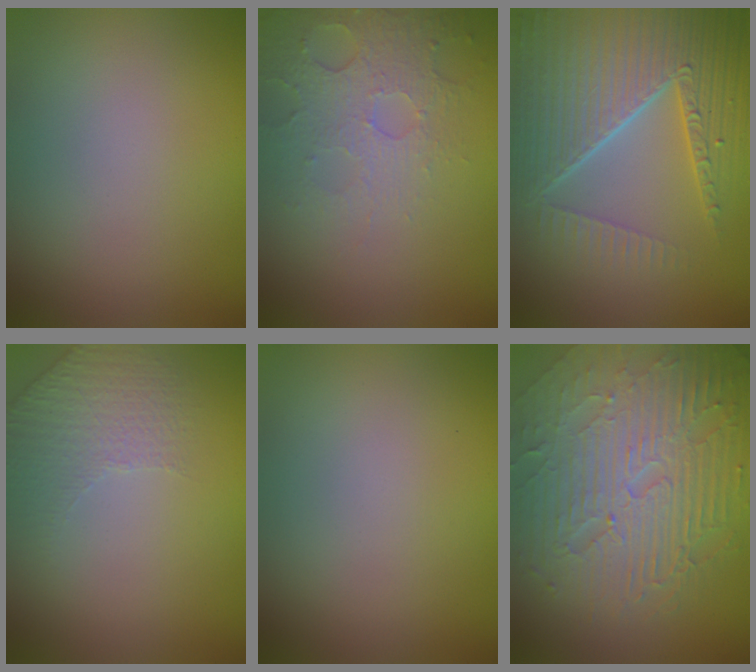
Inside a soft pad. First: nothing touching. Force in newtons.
{"total": 5.0, "press": 3.3, "slide": 3.8}
{"total": 8.6, "press": 6.0, "slide": 6.2}
{"total": 1.7, "press": 1.3, "slide": 1.1}
{"total": 0.0}
{"total": 9.7, "press": 6.2, "slide": 7.4}